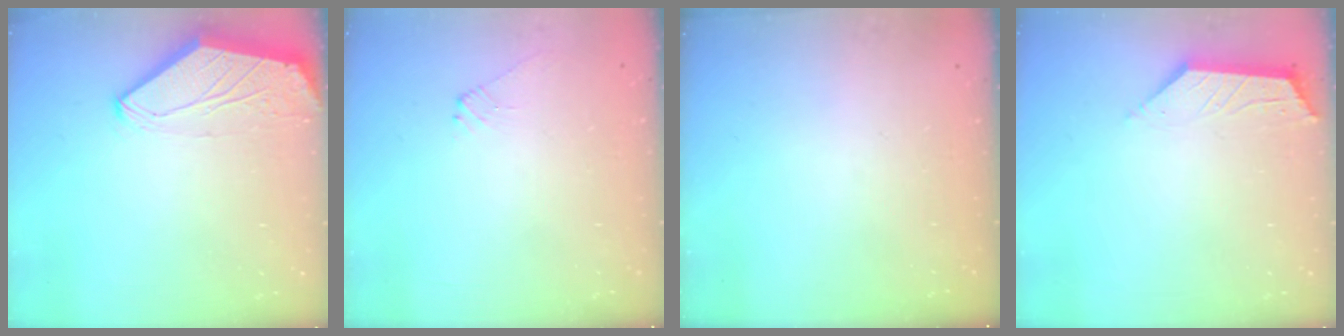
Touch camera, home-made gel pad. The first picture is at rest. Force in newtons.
{"total": 2.2, "press": 2.2, "slide": 0.6}
{"total": 0.0}
{"total": 2.7, "press": 2.7, "slide": 0.5}